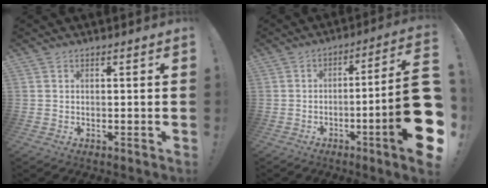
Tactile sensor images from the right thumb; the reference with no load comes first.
{"total": 20.7, "force": [-4.8, 1.8, 20.0], "torque": [-0.298, 0.010, -0.073]}